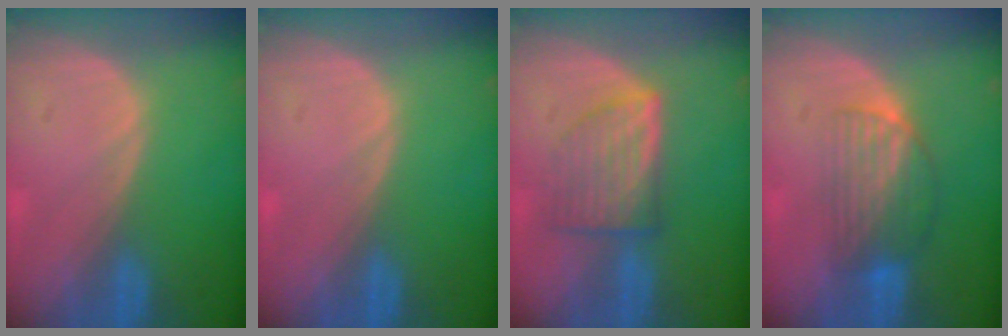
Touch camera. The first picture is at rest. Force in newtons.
{"total": 0.0}
{"total": 6.6, "press": 6.1, "slide": 2.5}
{"total": 6.6, "press": 5.8, "slide": 3.0}